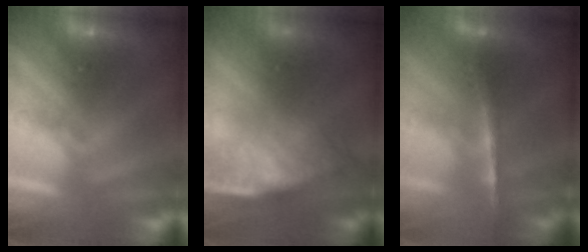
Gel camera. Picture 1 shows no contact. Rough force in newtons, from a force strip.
{"total": 9.6}
{"total": 1.9}